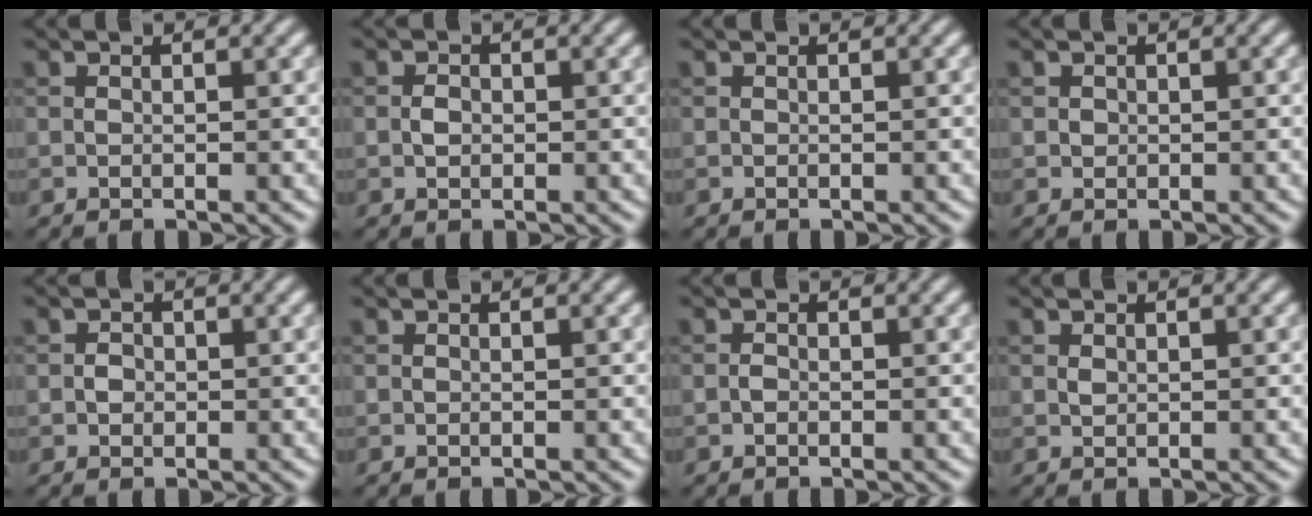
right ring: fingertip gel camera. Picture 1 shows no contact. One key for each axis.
{"total": 1.1, "fx": -0.1, "fy": 0.8, "fz": 0.7, "tx": -0.014, "ty": 0.000, "tz": -0.004}
{"total": 0.0}
{"total": 0.5, "fx": 0.1, "fy": 0.5, "fz": 0.1, "tx": 0.003, "ty": -0.003, "tz": 0.003}
{"total": 0.9, "fx": -0.1, "fy": 0.8, "fz": 0.4, "tx": -0.003, "ty": -0.001, "tz": -0.005}
{"total": 0.0}
{"total": 0.5, "fx": -0.2, "fy": 0.3, "fz": 0.3, "tx": -0.004, "ty": 0.000, "tz": -0.006}
{"total": 0.5, "fx": 0.2, "fy": 0.4, "fz": 0.3, "tx": -0.007, "ty": -0.001, "tz": 0.006}